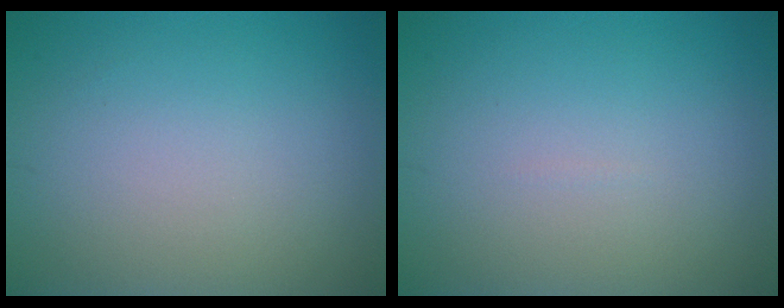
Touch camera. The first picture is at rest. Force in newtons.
{"total": 0.0}